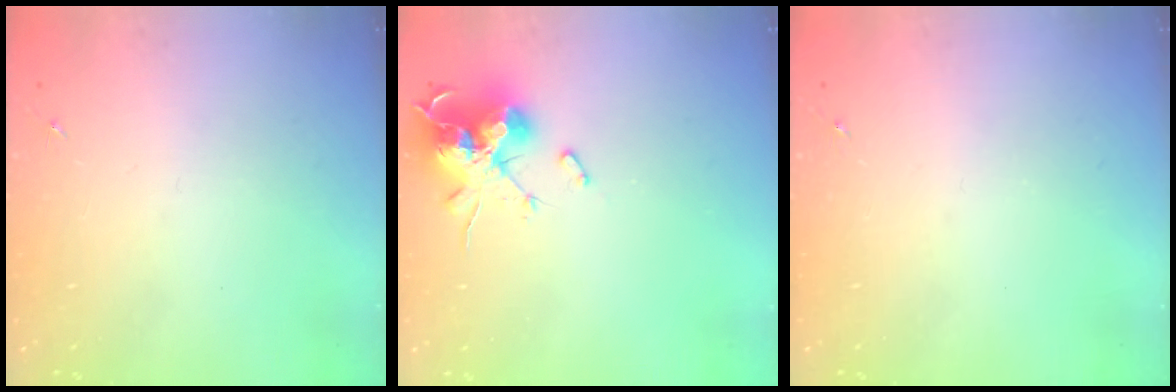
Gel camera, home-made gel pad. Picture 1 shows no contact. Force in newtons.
{"total": 16.7, "press": 16.7, "slide": 0.1}
{"total": 0.0}